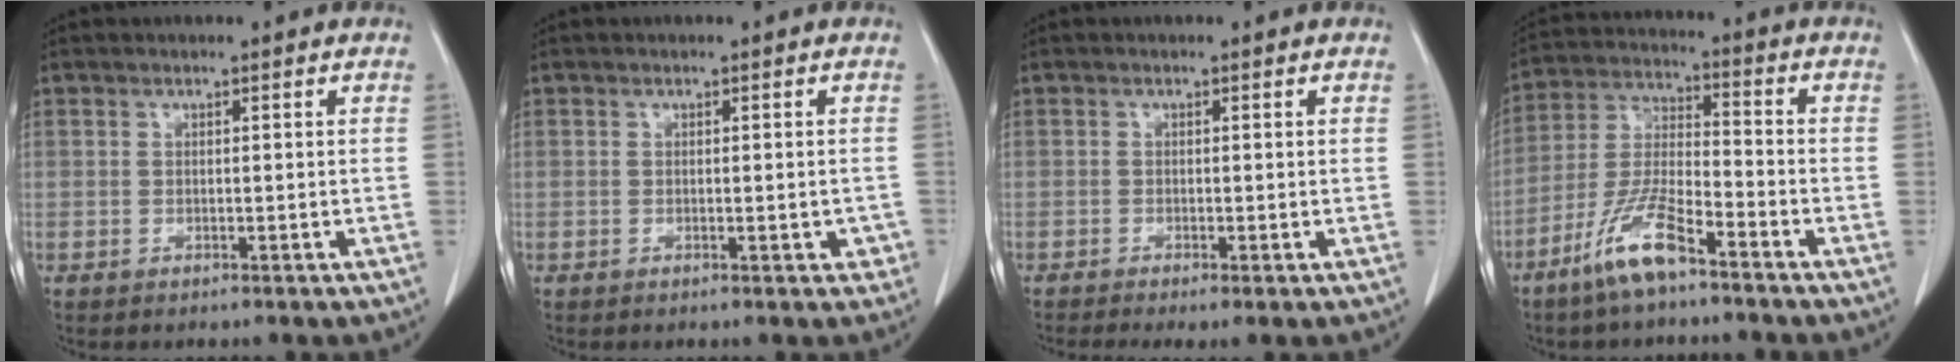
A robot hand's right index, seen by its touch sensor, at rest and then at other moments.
{"total": 2.1, "force": [-0.6, 0.8, 1.8], "torque": [-0.014, 0.002, -0.004]}
{"total": 2.8, "force": [-1.5, 0.5, 2.3], "torque": [-0.037, -0.010, -0.025]}
{"total": 10.0, "force": [-6.7, 1.5, 7.2], "torque": [-0.157, -0.015, -0.137]}